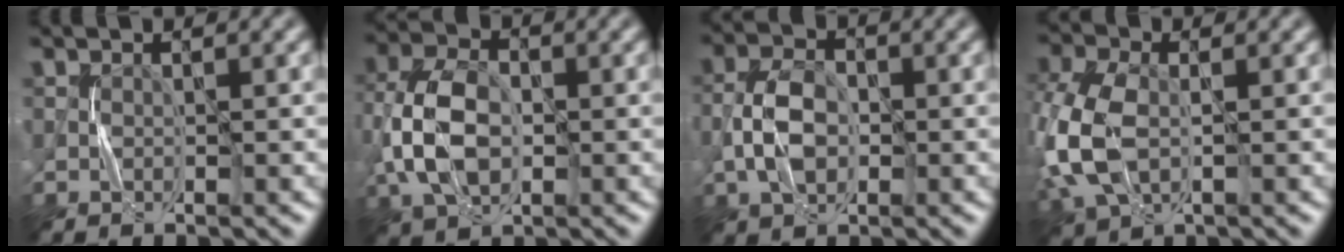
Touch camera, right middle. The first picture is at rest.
{"total": 7.1, "force": [-0.9, 4.6, 5.3], "torque": [-0.118, 0.009, -0.023]}
{"total": 4.4, "force": [-0.8, 2.8, 3.3], "torque": [-0.069, 0.006, -0.019]}
{"total": 8.1, "force": [-0.6, 5.1, 6.2], "torque": [-0.171, 0.002, -0.016]}